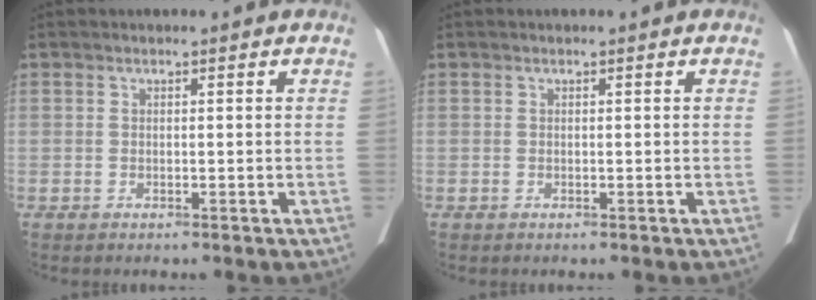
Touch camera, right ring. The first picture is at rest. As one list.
[{"total": 0.0}]